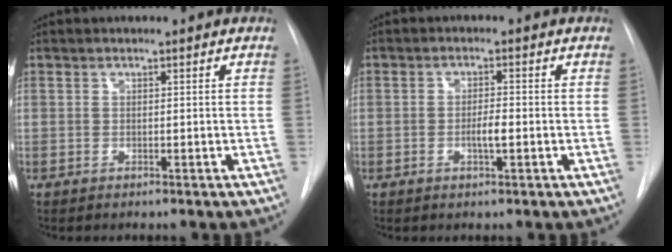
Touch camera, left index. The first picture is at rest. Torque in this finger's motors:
{"motor_torque": [0.21, 0.27, 0.06, 0.01]}